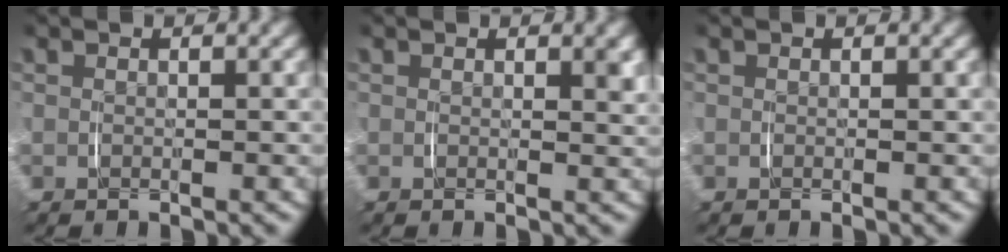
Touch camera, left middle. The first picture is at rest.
{"total": 0.9, "force": [0.5, 0.0, 0.7], "torque": [-0.004, -0.004, 0.008]}
{"total": 0.0}